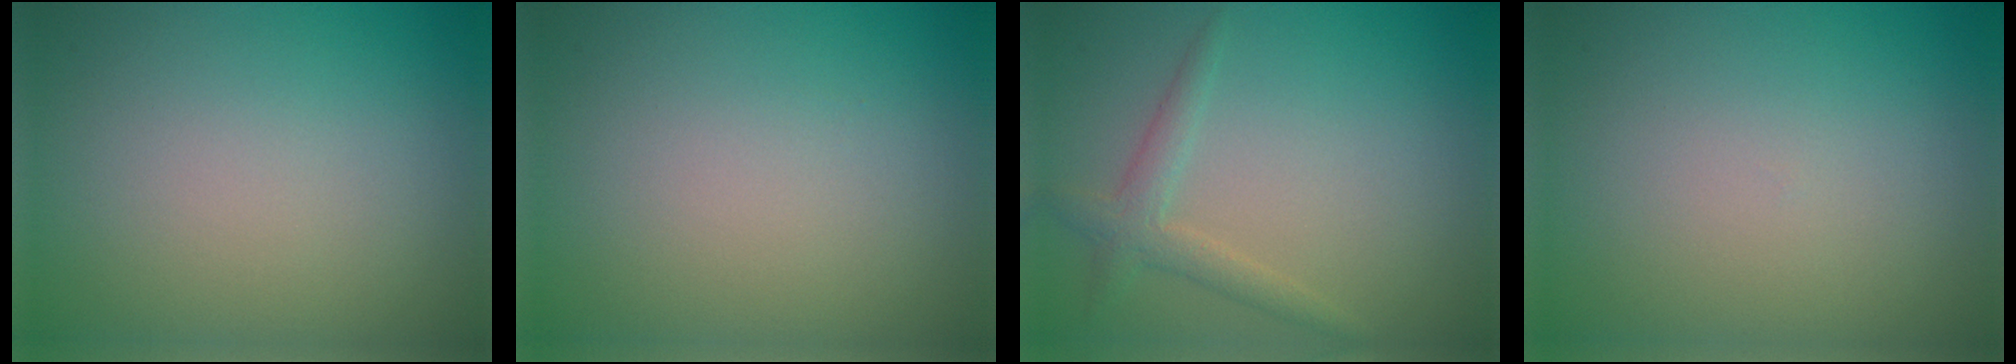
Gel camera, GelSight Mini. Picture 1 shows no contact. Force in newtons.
{"total": 0.0}
{"total": 2.1, "press": 2.1, "slide": 0.0}
{"total": 0.0}